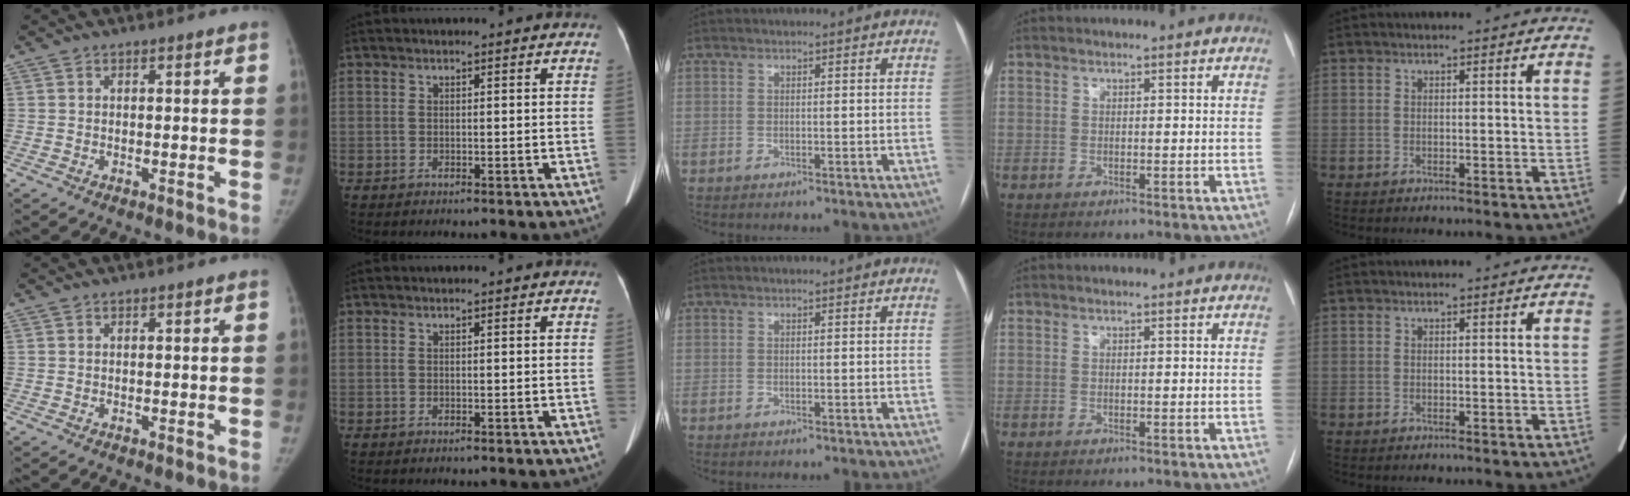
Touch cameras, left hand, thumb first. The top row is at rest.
{}